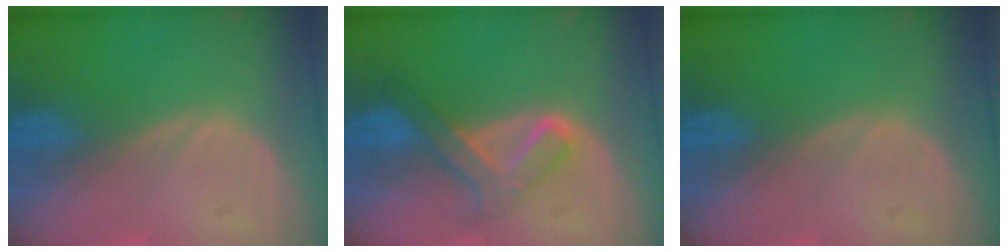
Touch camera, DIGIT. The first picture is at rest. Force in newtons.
{"total": 6.4, "press": 6.0, "slide": 2.1}
{"total": 0.0}